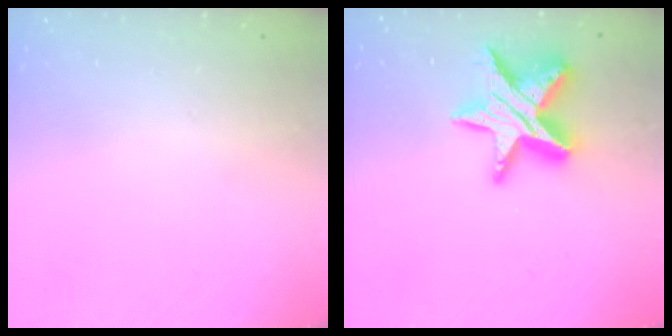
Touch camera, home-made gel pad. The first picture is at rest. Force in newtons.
{"total": 16.5, "press": 16.4, "slide": 1.1}